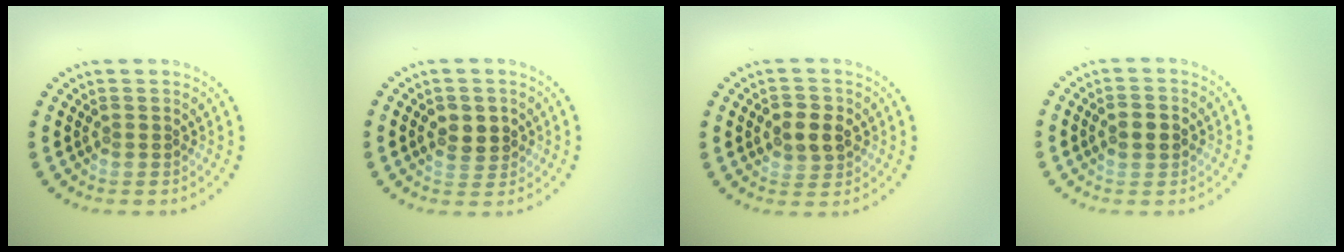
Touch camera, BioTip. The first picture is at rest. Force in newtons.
{"total": 2.5, "press": 2.5, "slide": 0.4}
{"total": 2.9, "press": 2.8, "slide": 0.4}
{"total": 2.2, "press": 2.1, "slide": 0.3}